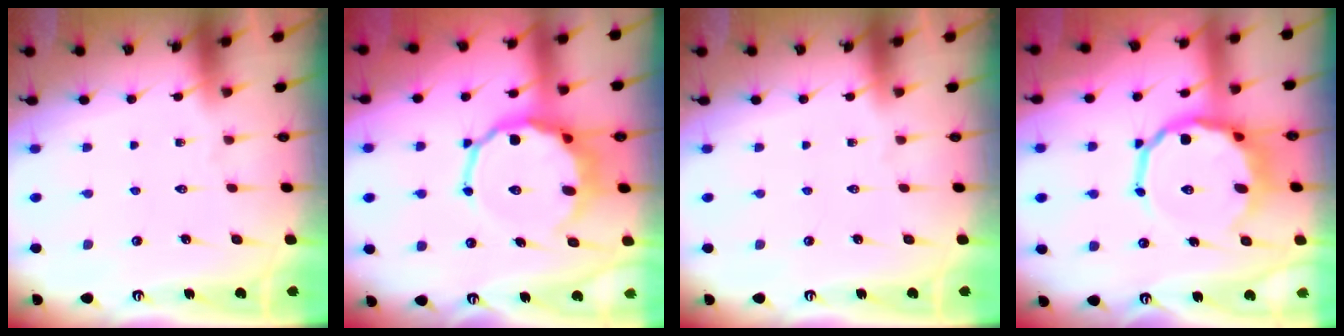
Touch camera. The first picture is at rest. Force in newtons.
{"total": 12.1, "press": 11.6, "slide": 3.4}
{"total": 0.0}
{"total": 13.3, "press": 12.8, "slide": 3.7}